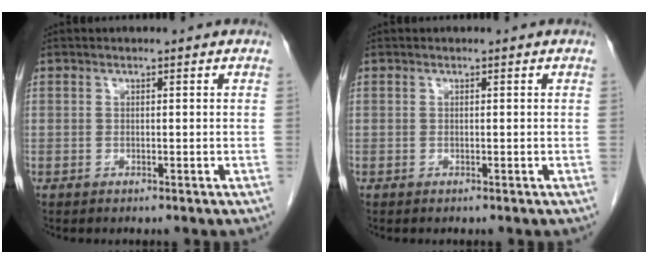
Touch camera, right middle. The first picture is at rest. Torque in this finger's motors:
{"motor_torque": [0.25, -0.86, 0.00, -0.02]}